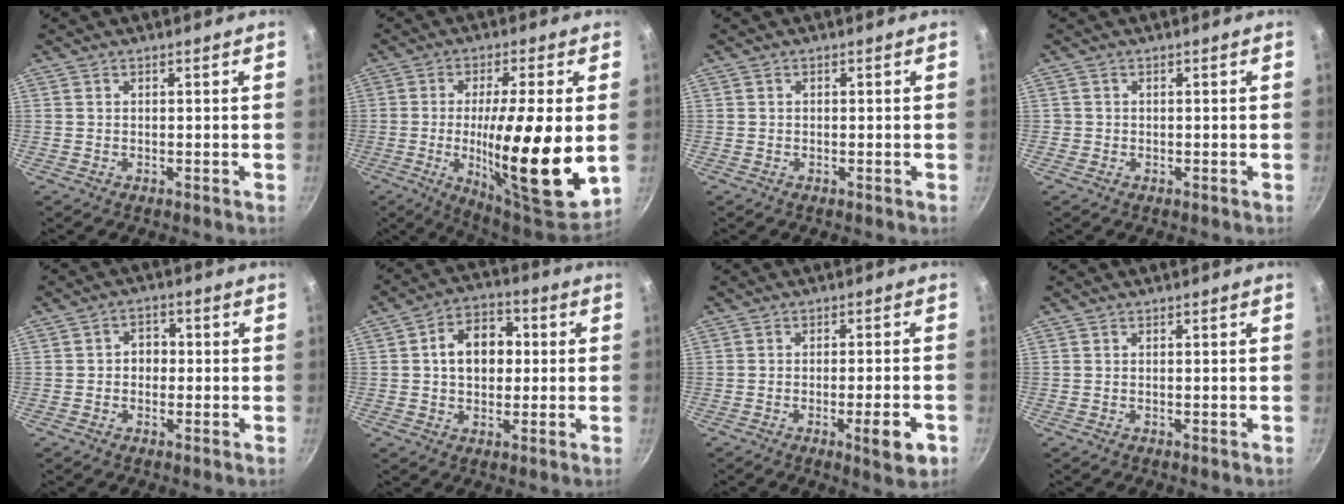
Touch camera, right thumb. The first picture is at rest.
{"total": 21.9, "force": [-1.6, 4.7, 21.3], "torque": [-0.336, -0.020, -0.022]}
{"total": 0.0}
{"total": 0.8, "force": [-0.2, 0.8, 0.1], "torque": [0.001, 0.002, -0.005]}
{"total": 3.5, "force": [-0.3, 2.9, 1.9], "torque": [-0.004, 0.010, -0.009]}
{"total": 10.3, "force": [1.2, 7.3, 7.1], "torque": [-0.076, 0.016, 0.009]}
{"total": 7.0, "force": [-2.8, 1.4, 6.3], "torque": [-0.076, 0.009, -0.035]}
{"total": 0.0}